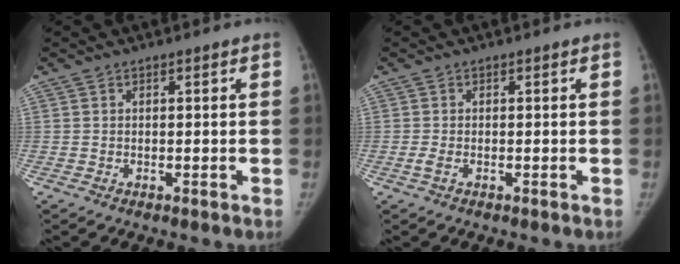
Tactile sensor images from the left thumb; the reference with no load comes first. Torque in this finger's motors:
{"motor_torque": [-0.05, 0.02, 0.36, -0.22, 0.00]}